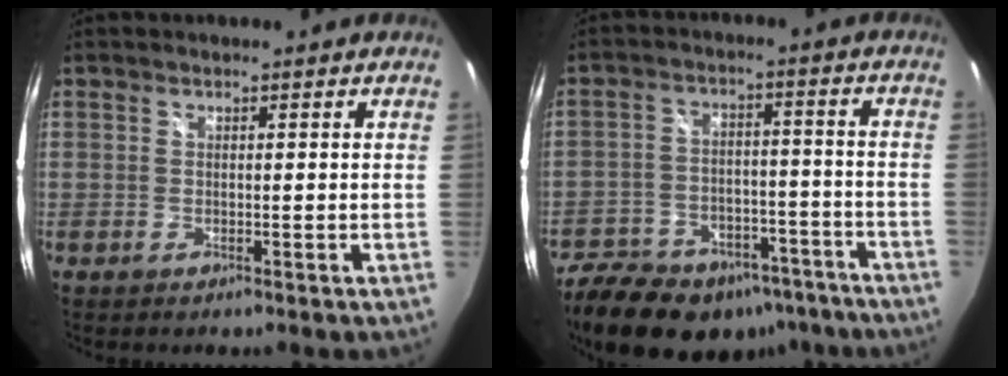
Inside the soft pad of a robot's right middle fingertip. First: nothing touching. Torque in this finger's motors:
{"motor_torque": [1.02, -1.12, 0.09, 0.10]}